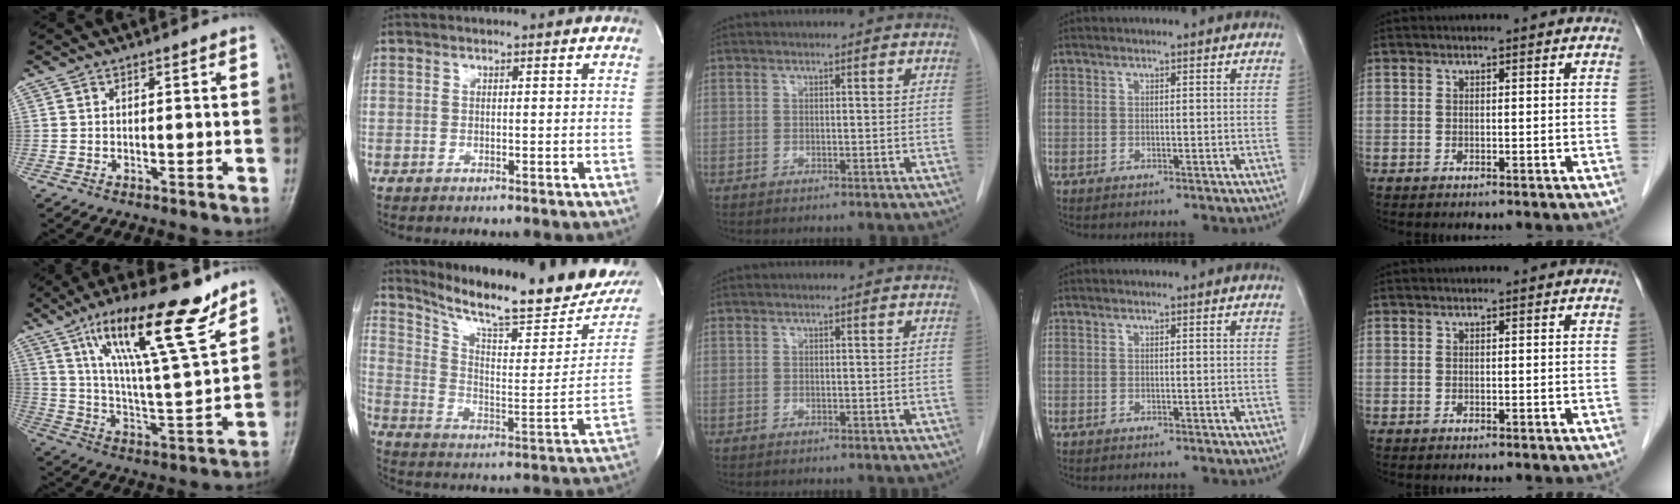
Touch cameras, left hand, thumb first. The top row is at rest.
{"thumb": {"total": 20.1, "force": [12.6, 3.9, 15.1], "torque": [-0.228, -0.055, 0.218]}, "index": {"total": 21.4, "force": [18.7, 2.0, 10.3], "torque": [-0.175, -0.061, 0.268]}}